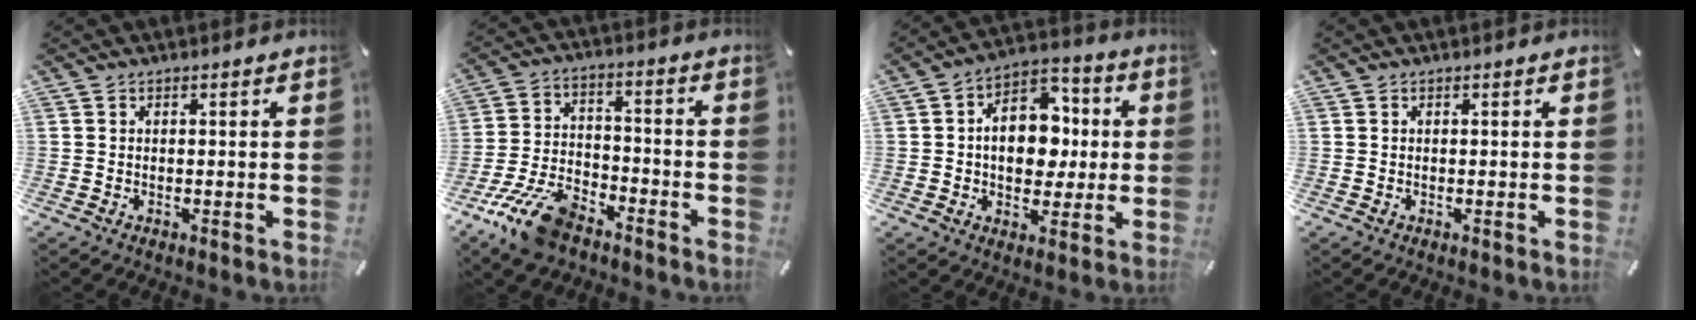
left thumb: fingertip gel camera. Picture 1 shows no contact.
{"total": 13.1, "force": [-9.2, 6.1, 7.1], "torque": [-0.138, 0.051, -0.168]}
{"total": 12.7, "force": [-0.2, 9.5, 8.4], "torque": [-0.133, 0.004, -0.002]}
{"total": 0.0}